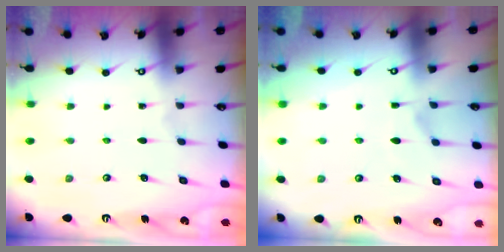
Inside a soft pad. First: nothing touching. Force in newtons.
{"total": 2.0, "press": 1.5, "slide": 1.3}